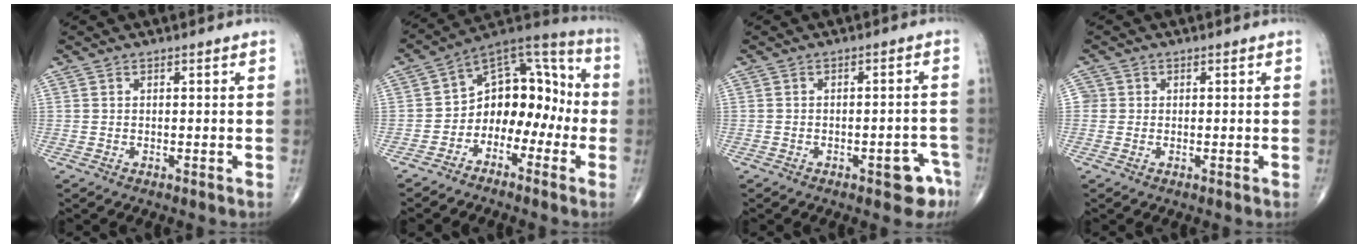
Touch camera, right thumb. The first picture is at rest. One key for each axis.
{"total": 13.1, "fx": -3.3, "fy": 9.2, "fz": 8.7, "tx": -0.076, "ty": 0.079, "tz": -0.068}
{"total": 5.6, "fx": -3.2, "fy": 2.5, "fz": 3.9, "tx": -0.022, "ty": 0.028, "tz": -0.035}
{"total": 1.8, "fx": 0.1, "fy": 1.7, "fz": 0.2, "tx": 0.010, "ty": 0.005, "tz": -0.002}